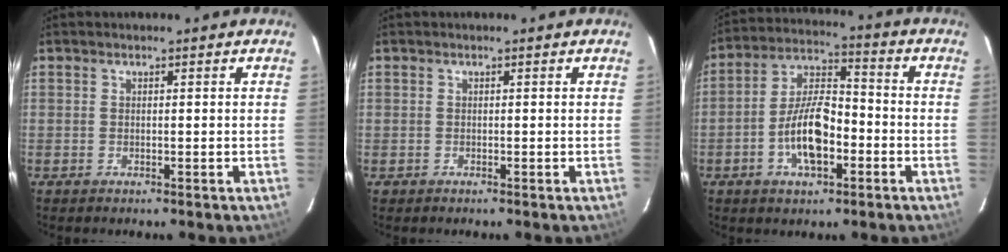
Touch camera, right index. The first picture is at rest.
{"total": 0.8, "force": [-0.3, 0.8, -0.1], "torque": [0.000, 0.003, -0.004]}
{"total": 11.5, "force": [-4.0, 5.0, 9.5], "torque": [-0.191, 0.013, -0.069]}